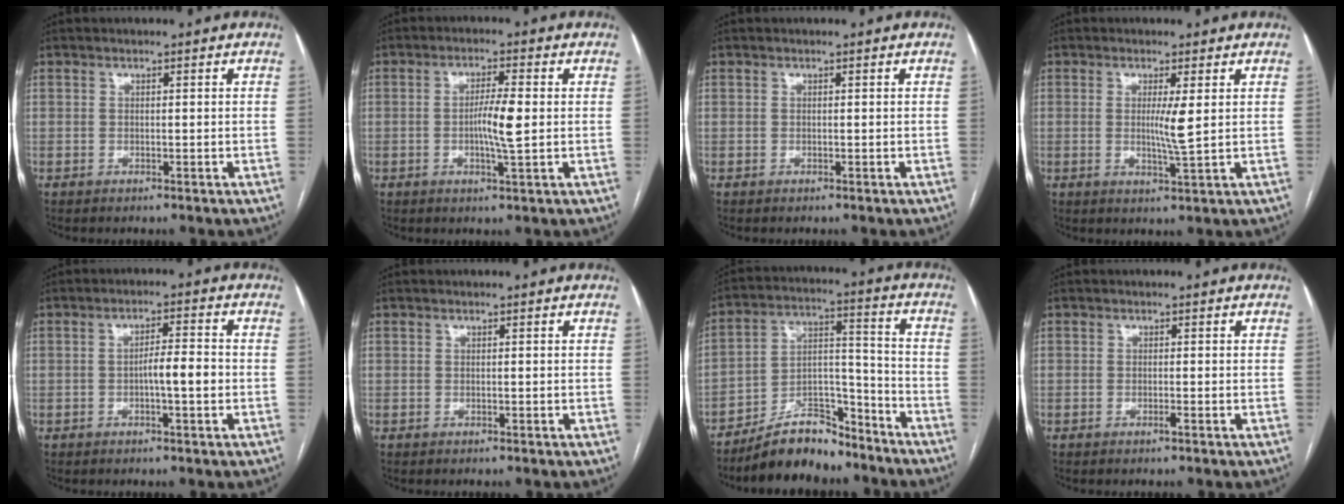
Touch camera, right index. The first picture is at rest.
{"total": 5.1, "force": [-0.3, 0.2, 5.1], "torque": [-0.094, -0.002, -0.006]}
{"total": 0.0}
{"total": 3.8, "force": [0.5, -0.4, 3.7], "torque": [-0.071, -0.010, 0.011]}
{"total": 4.5, "force": [-0.9, 0.5, 4.3], "torque": [-0.068, 0.006, -0.014]}
{"total": 0.0}
{"total": 11.9, "force": [-10.2, 4.0, 4.7], "torque": [-0.077, 0.031, -0.177]}
{"total": 0.5, "force": [-0.3, 0.0, 0.4], "torque": [-0.006, 0.000, -0.006]}